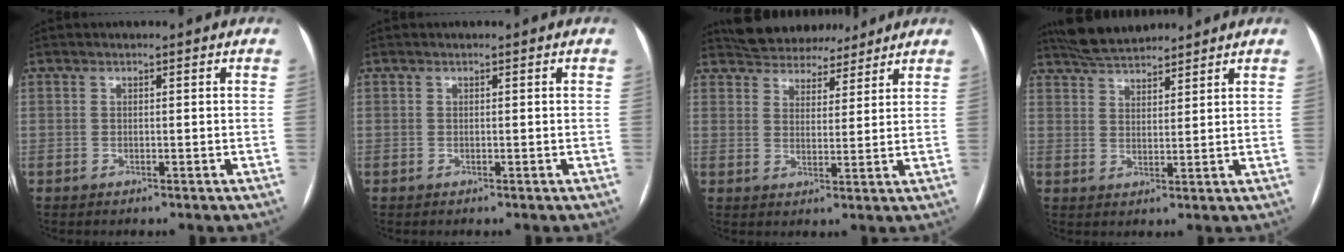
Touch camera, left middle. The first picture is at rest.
{"total": 0.0}
{"total": 10.4, "force": [9.4, 4.0, 2.3], "torque": [-0.028, 0.016, 0.136]}
{"total": 7.6, "force": [7.1, 1.5, 2.4], "torque": [-0.047, 0.024, 0.128]}